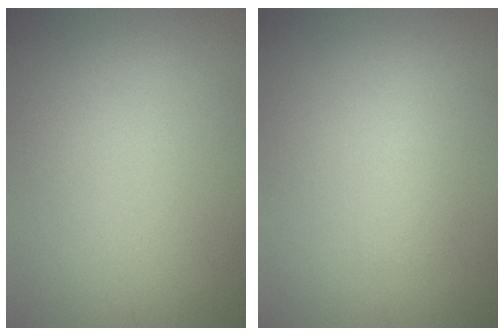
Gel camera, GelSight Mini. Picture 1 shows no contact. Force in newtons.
{"total": 1.3, "press": 1.3, "slide": 0.0}